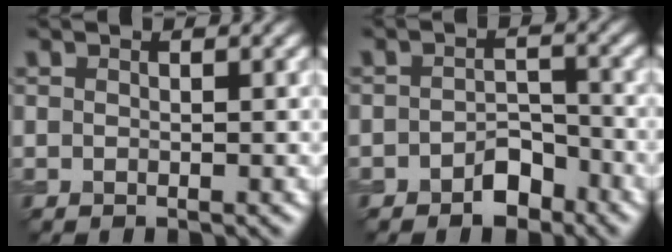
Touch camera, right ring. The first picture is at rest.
{"total": 2.7, "force": [-1.8, 1.5, 1.3], "torque": [-0.017, 0.009, -0.029]}